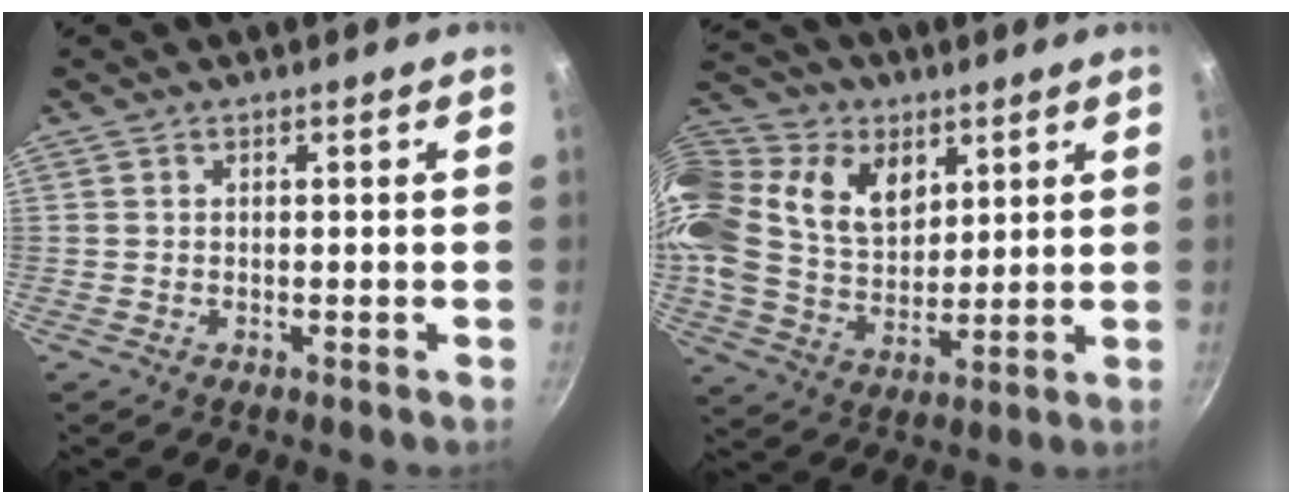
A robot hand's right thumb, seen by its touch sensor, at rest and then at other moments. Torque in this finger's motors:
{"motor_torque": [0.38, 1.16, 0.36, 0.11, 0.26]}